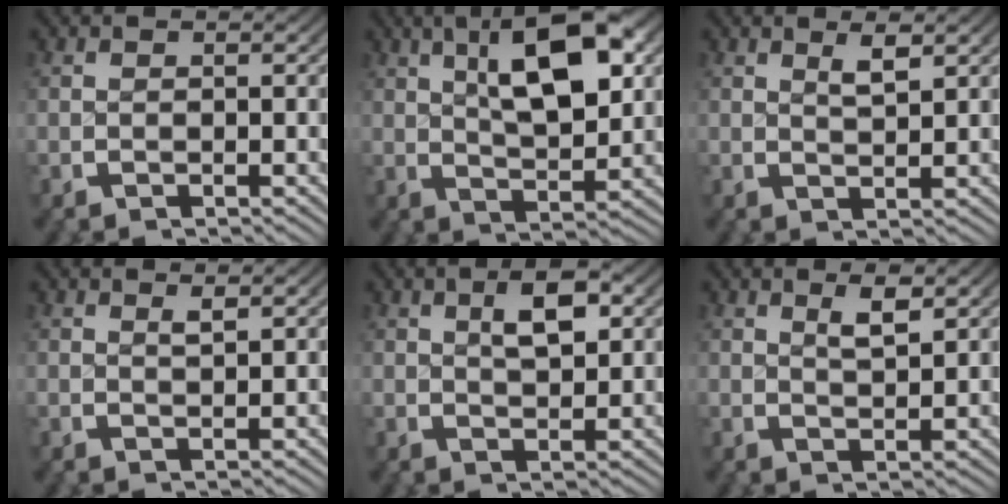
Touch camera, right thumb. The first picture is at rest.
{"total": 9.5, "force": [3.0, 4.3, 8.0], "torque": [-0.119, 0.005, 0.046]}
{"total": 2.1, "force": [1.5, 0.4, 1.4], "torque": [-0.017, 0.001, 0.029]}
{"total": 1.2, "force": [1.0, 0.1, 0.6], "torque": [-0.006, 0.001, 0.020]}
{"total": 3.7, "force": [1.4, 1.7, 3.1], "torque": [-0.041, 0.005, 0.025]}
{"total": 2.4, "force": [1.6, 0.5, 1.7], "torque": [-0.022, 0.002, 0.030]}